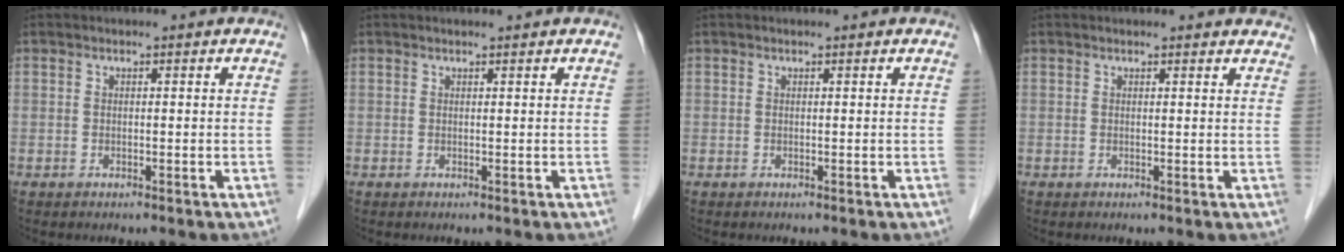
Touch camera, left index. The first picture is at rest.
{"total": 0.9, "force": [0.8, -0.1, 0.4], "torque": [-0.006, 0.003, 0.014]}
{"total": 0.0}
{"total": 6.8, "force": [6.5, 1.3, 1.7], "torque": [-0.006, 0.004, 0.048]}